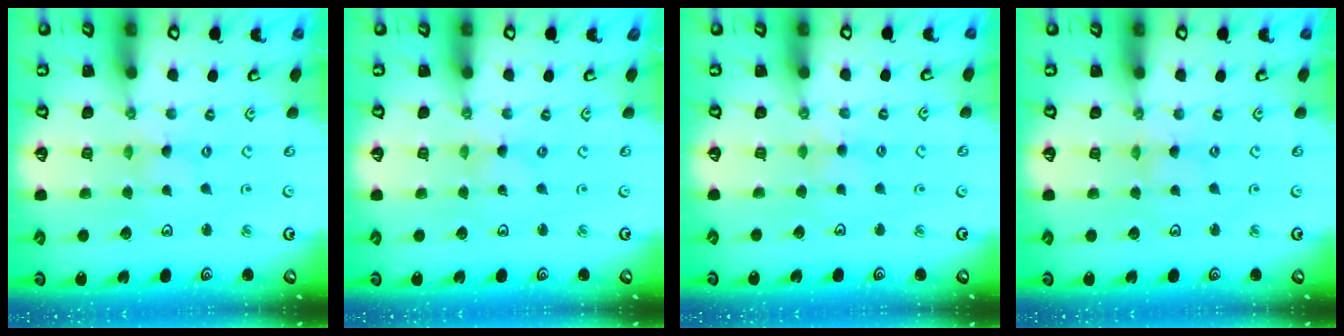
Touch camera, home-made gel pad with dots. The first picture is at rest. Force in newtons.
{"total": 0.0}
{"total": 3.9, "press": 3.9, "slide": 0.6}
{"total": 0.0}